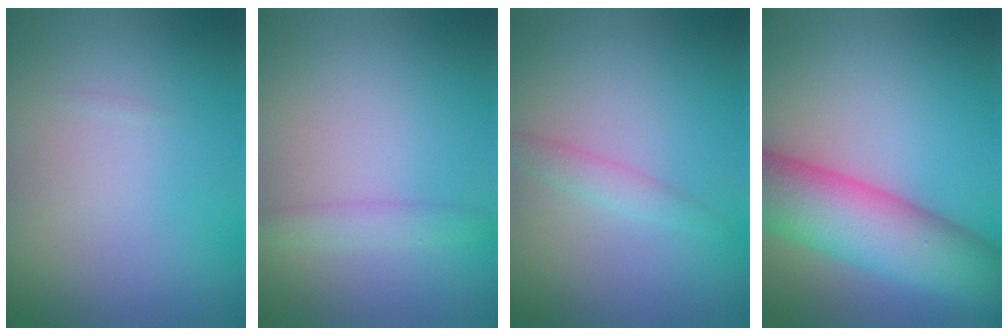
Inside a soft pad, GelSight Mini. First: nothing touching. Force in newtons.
{"total": 1.8, "press": 1.8, "slide": 0.1}
{"total": 1.4, "press": 1.4, "slide": 0.1}
{"total": 9.2, "press": 9.2, "slide": 0.5}